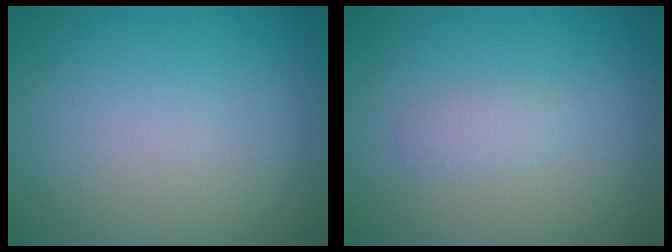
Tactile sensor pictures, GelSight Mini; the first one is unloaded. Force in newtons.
{"total": 1.2, "press": 1.2, "slide": 0.1}